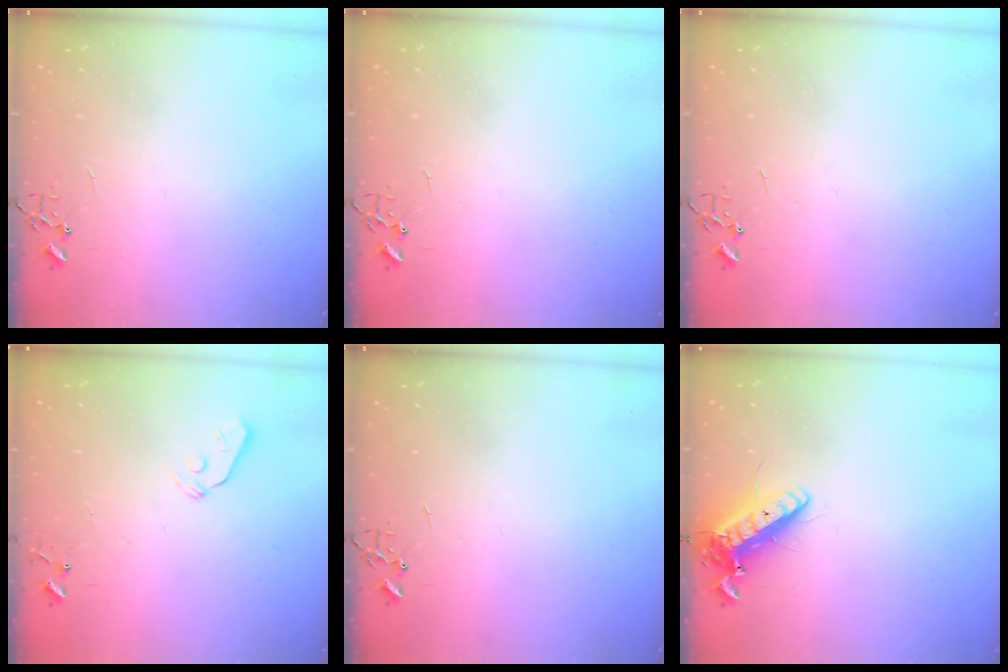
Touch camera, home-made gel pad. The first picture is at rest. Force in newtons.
{"total": 0.0}
{"total": 0.0}
{"total": 3.3, "press": 3.2, "slide": 0.8}
{"total": 0.0}
{"total": 14.5, "press": 14.2, "slide": 2.9}